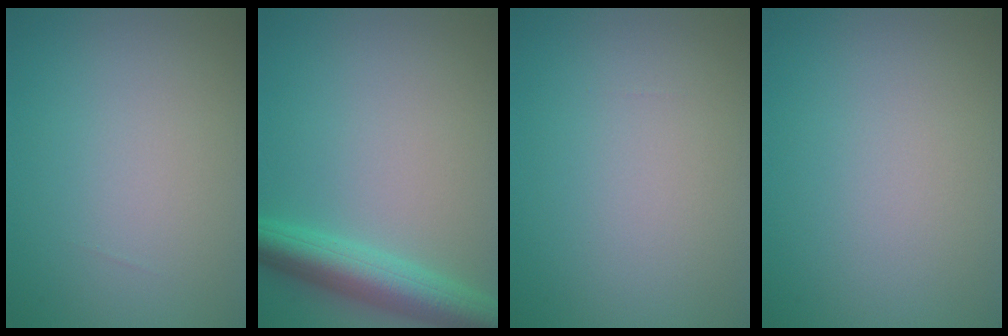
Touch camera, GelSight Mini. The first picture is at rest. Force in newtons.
{"total": 5.6, "press": 5.6, "slide": 0.3}
{"total": 0.0}
{"total": 0.0}